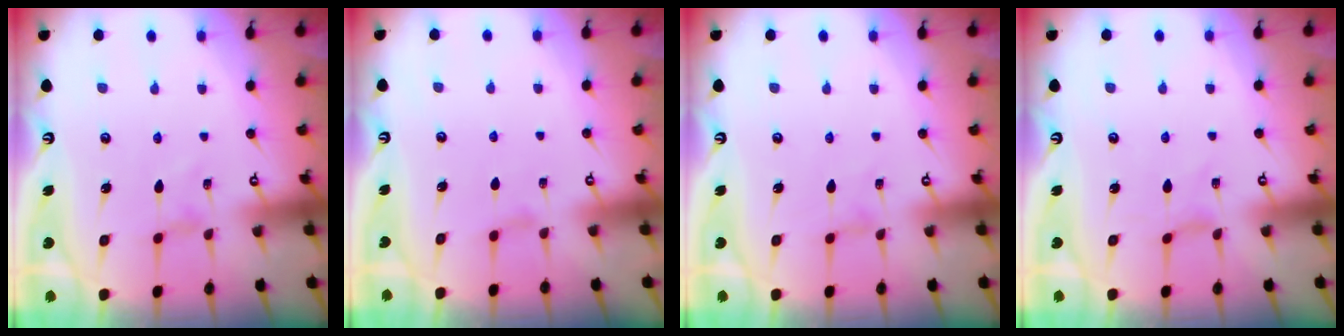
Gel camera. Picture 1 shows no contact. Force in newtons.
{"total": 1.7, "press": 1.7, "slide": 0.4}
{"total": 0.0}
{"total": 0.0}